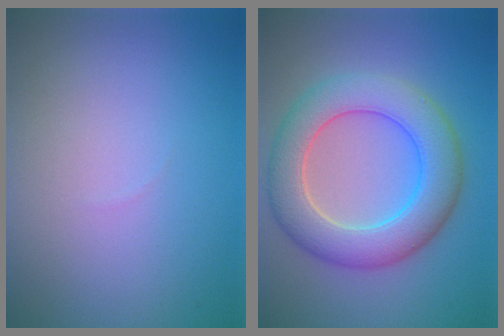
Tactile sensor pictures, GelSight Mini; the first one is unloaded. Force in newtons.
{"total": 7.4, "press": 7.4, "slide": 0.5}